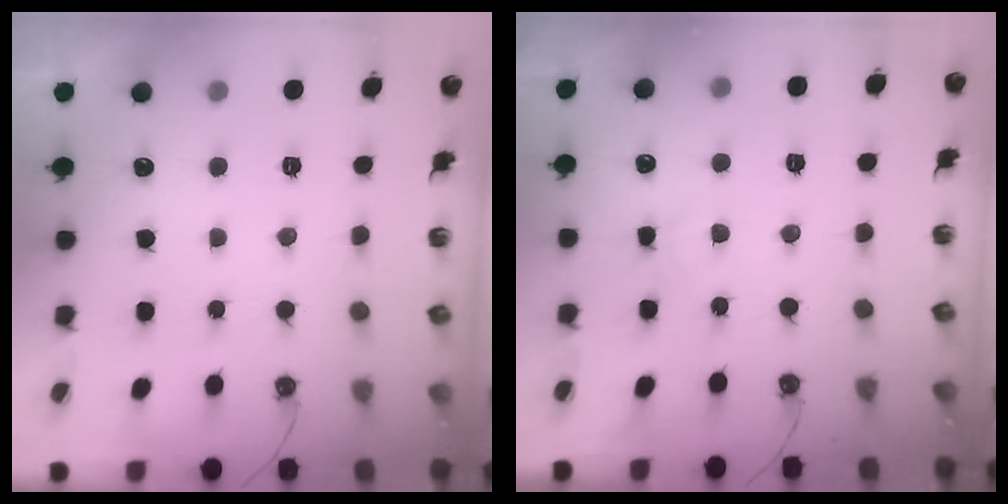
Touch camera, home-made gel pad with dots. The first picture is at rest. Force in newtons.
{"total": 5.0, "press": 5.0, "slide": 0.5}